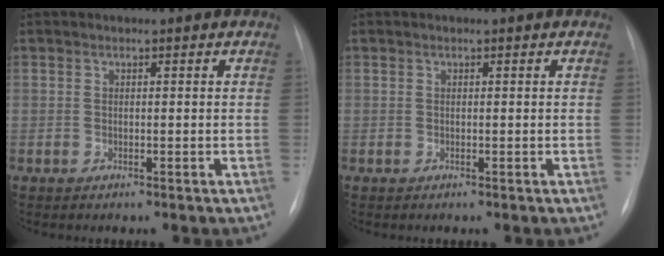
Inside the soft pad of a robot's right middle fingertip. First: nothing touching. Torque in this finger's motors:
{"motor_torque": [-0.32, -1.00, 0.04, 0.00]}